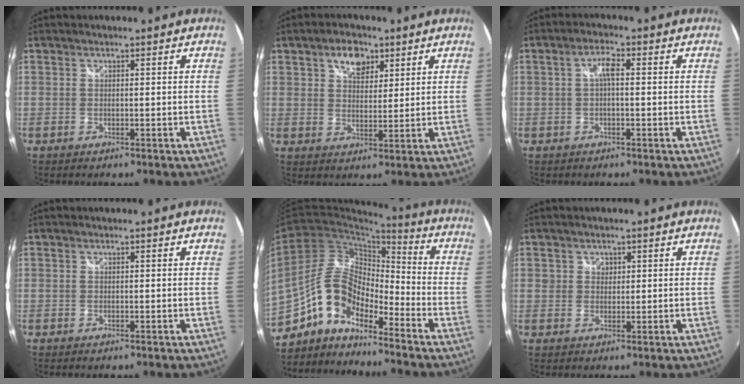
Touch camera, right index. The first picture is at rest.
{"total": 6.5, "force": [3.6, 3.9, 3.6], "torque": [-0.052, 0.012, 0.061]}
{"total": 3.0, "force": [0.2, 0.9, 2.9], "torque": [-0.056, 0.009, 0.004]}
{"total": 0.0}
{"total": 10.6, "force": [-7.6, 4.6, 5.8], "torque": [-0.115, 0.027, -0.157]}
{"total": 2.0, "force": [0.7, 1.9, 0.3], "torque": [-0.001, 0.004, 0.009]}